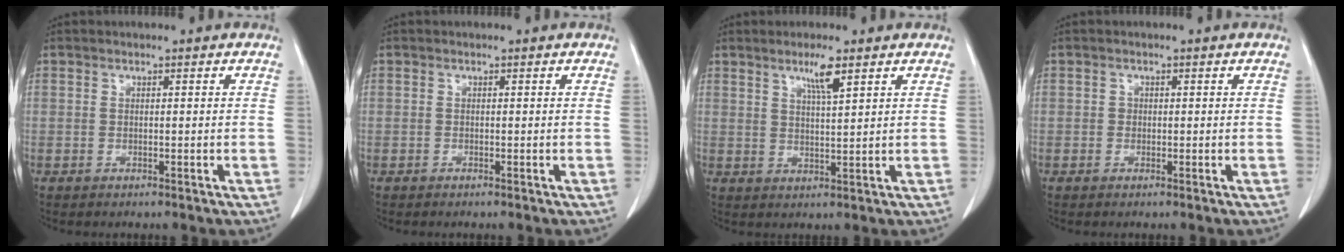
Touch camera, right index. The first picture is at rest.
{"total": 0.0}
{"total": 4.0, "force": [2.5, 0.0, 3.1], "torque": [-0.059, -0.005, 0.046]}
{"total": 0.7, "force": [0.0, 0.6, 0.2], "torque": [0.002, 0.003, -0.001]}